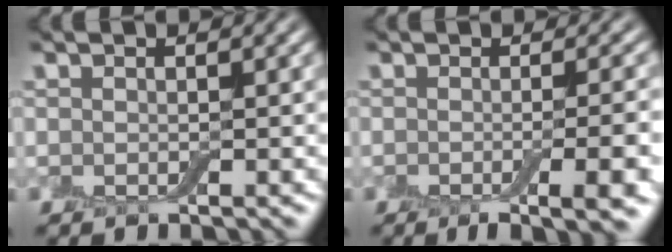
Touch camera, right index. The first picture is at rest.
{"total": 6.8, "force": [-2.6, 2.1, 5.9], "torque": [-0.063, -0.010, -0.030]}